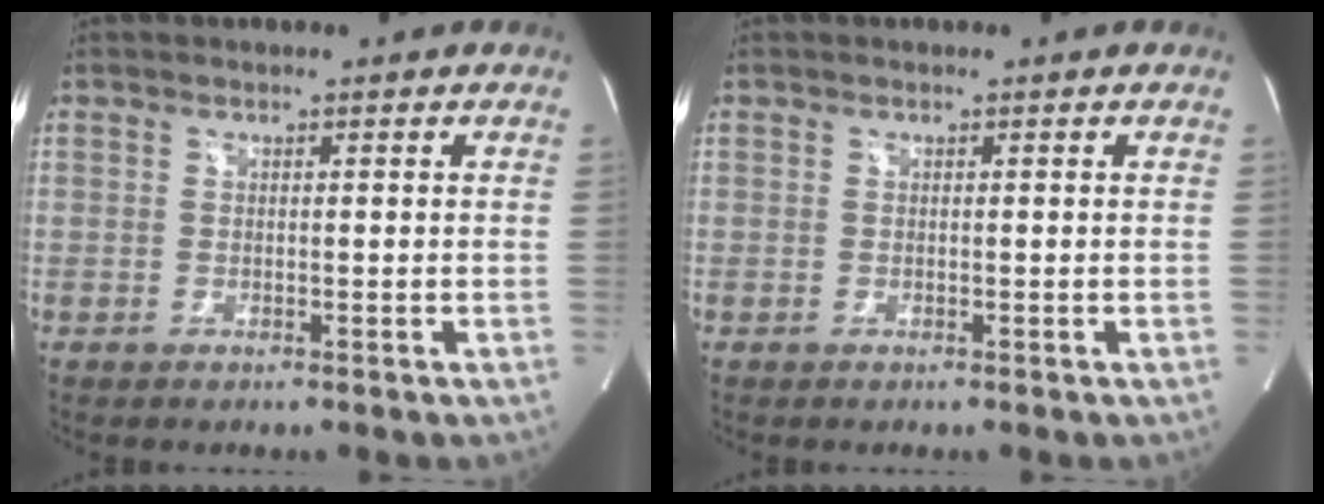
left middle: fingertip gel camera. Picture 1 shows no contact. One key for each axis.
{"total": 0.0}